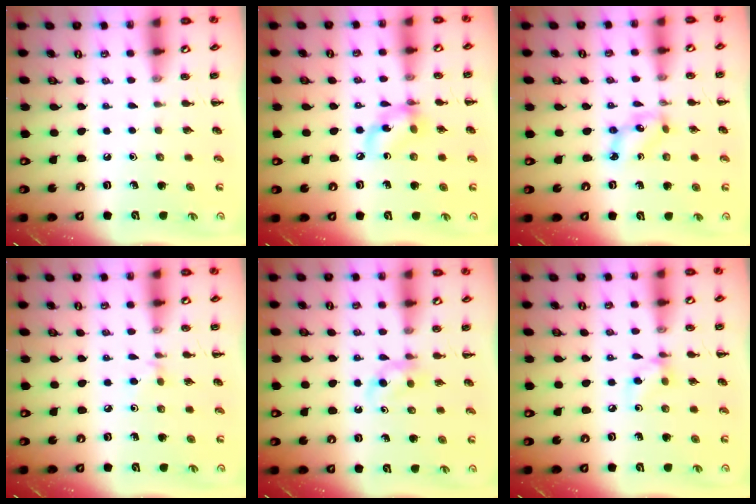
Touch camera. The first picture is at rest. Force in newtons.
{"total": 9.4, "press": 9.3, "slide": 1.4}
{"total": 4.5, "press": 4.4, "slide": 1.1}
{"total": 2.2, "press": 2.0, "slide": 0.8}
{"total": 2.9, "press": 2.6, "slide": 1.3}
{"total": 5.0, "press": 4.9, "slide": 0.6}